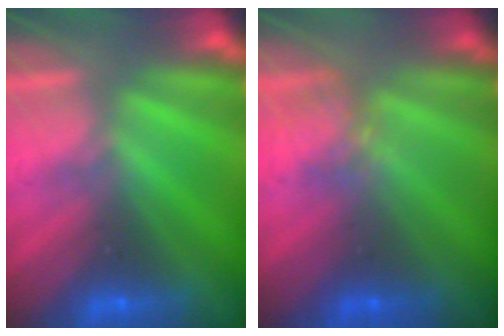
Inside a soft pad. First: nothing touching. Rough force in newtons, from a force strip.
{"total": 4.3}